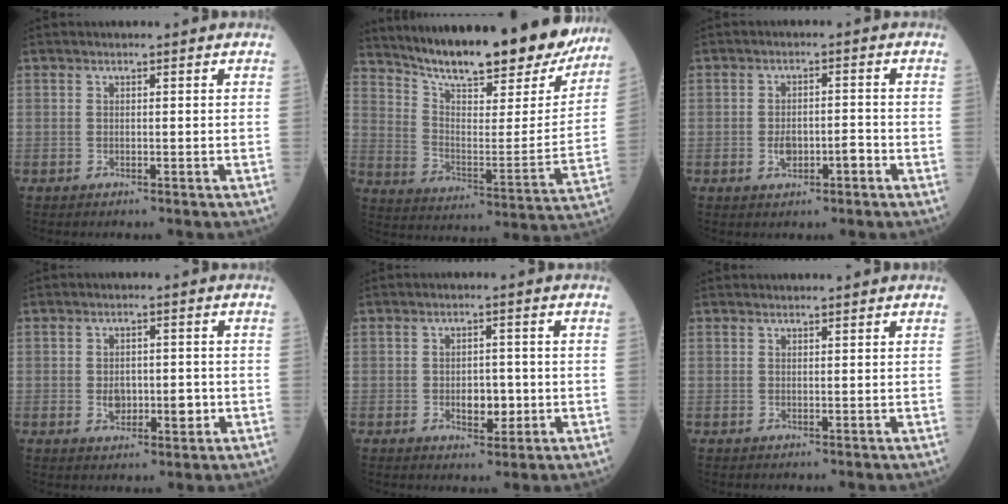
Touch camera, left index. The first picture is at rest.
{"total": 26.5, "force": [22.8, 4.9, 12.6], "torque": [-0.193, -0.051, 0.315]}
{"total": 3.6, "force": [-1.6, 1.6, 2.8], "torque": [-0.042, 0.003, -0.023]}
{"total": 4.4, "force": [-0.9, 2.6, 3.4], "torque": [-0.040, 0.001, -0.006]}
{"total": 3.7, "force": [-0.9, 2.2, 2.9], "torque": [-0.035, 0.000, -0.008]}
{"total": 1.8, "force": [1.7, 0.2, 0.3], "torque": [-0.003, 0.013, 0.026]}